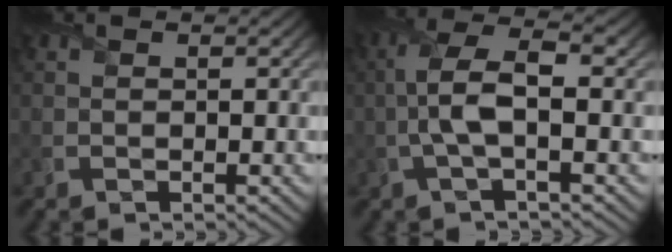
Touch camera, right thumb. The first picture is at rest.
{"total": 6.0, "force": [-0.6, 1.9, 5.6], "torque": [-0.128, 0.014, -0.017]}